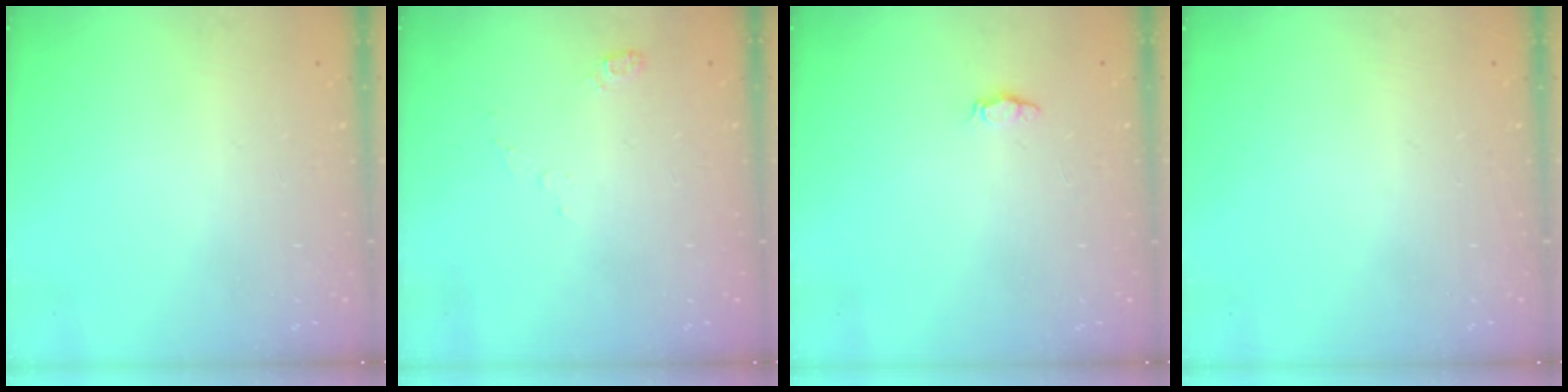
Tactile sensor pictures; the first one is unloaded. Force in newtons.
{"total": 4.4, "press": 4.3, "slide": 1.0}
{"total": 2.2, "press": 2.2, "slide": 0.3}
{"total": 0.0}